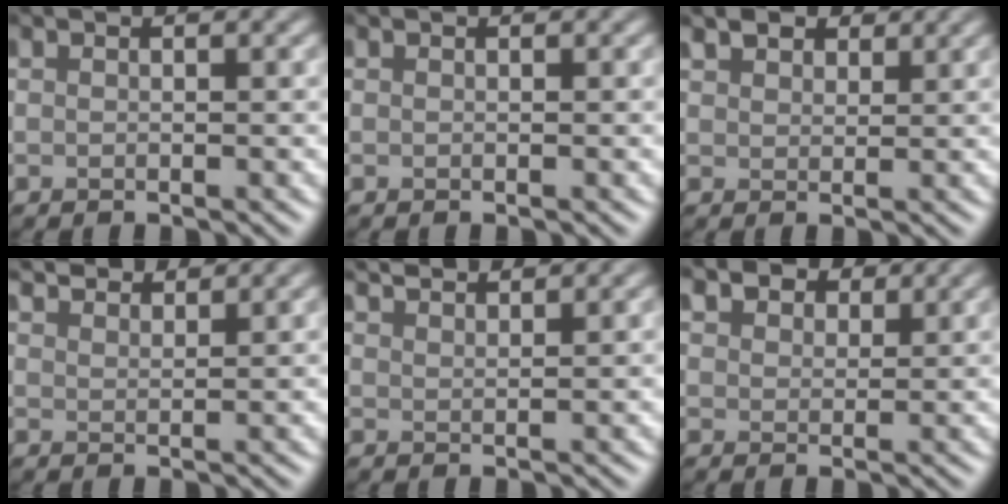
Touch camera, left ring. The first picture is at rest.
{"total": 0.0}
{"total": 2.7, "force": [2.1, 1.4, 1.0], "torque": [-0.024, 0.002, 0.040]}
{"total": 4.3, "force": [4.1, 0.7, 1.3], "torque": [-0.022, 0.007, 0.061]}
{"total": 3.5, "force": [3.2, 0.6, 1.2], "torque": [-0.005, 0.008, 0.043]}
{"total": 4.3, "force": [3.4, 2.2, 1.6], "torque": [-0.042, 0.000, 0.059]}